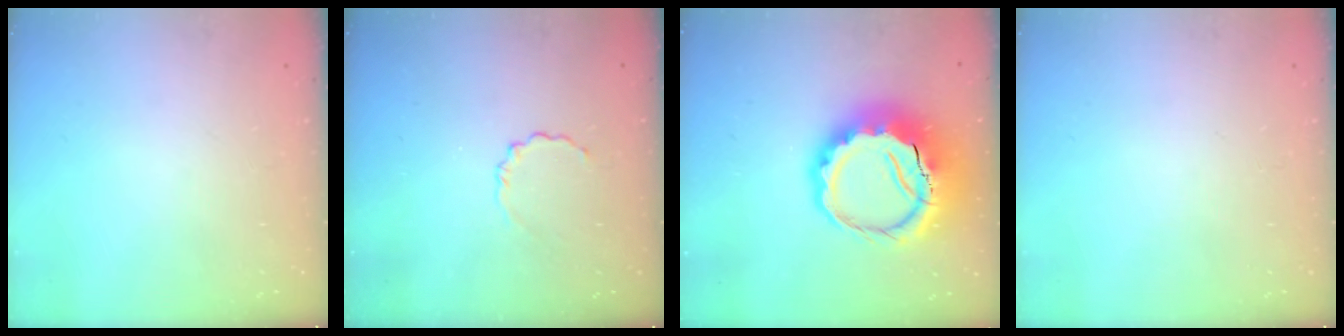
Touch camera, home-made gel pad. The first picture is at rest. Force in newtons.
{"total": 3.6, "press": 3.4, "slide": 1.2}
{"total": 14.2, "press": 13.9, "slide": 3.1}
{"total": 0.0}